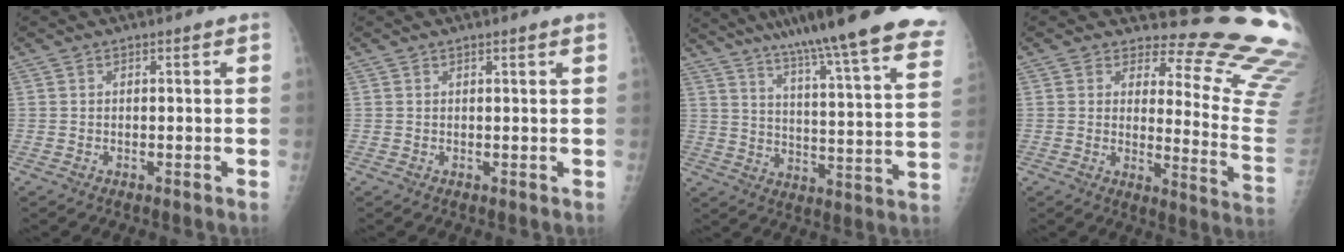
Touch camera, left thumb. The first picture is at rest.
{"total": 1.1, "force": [0.7, -0.2, 0.8], "torque": [-0.013, -0.001, 0.012]}
{"total": 28.3, "force": [20.7, 3.7, 19.0], "torque": [-0.250, -0.067, 0.283]}
{"total": 18.5, "force": [16.6, 4.8, 6.4], "torque": [-0.034, -0.183, 0.170]}